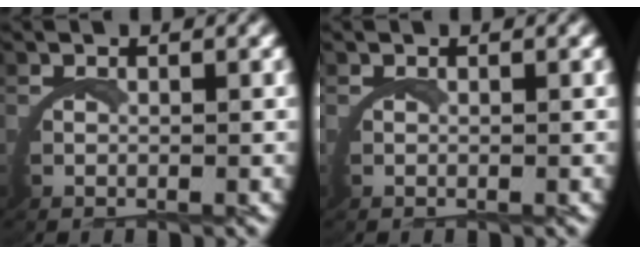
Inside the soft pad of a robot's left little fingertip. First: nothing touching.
{"total": 0.0}